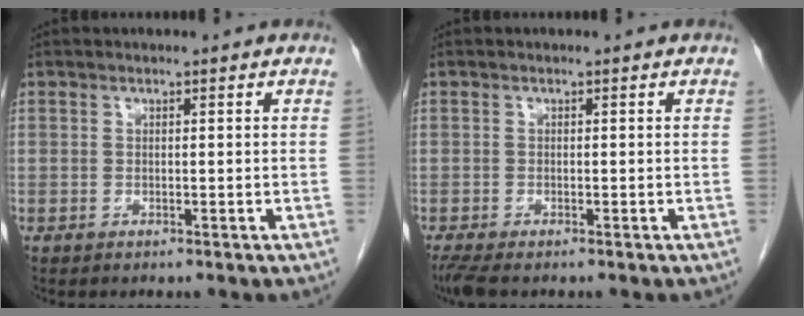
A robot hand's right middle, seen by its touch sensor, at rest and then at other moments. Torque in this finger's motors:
{"motor_torque": [0.49, -0.24, 0.13, 0.03]}